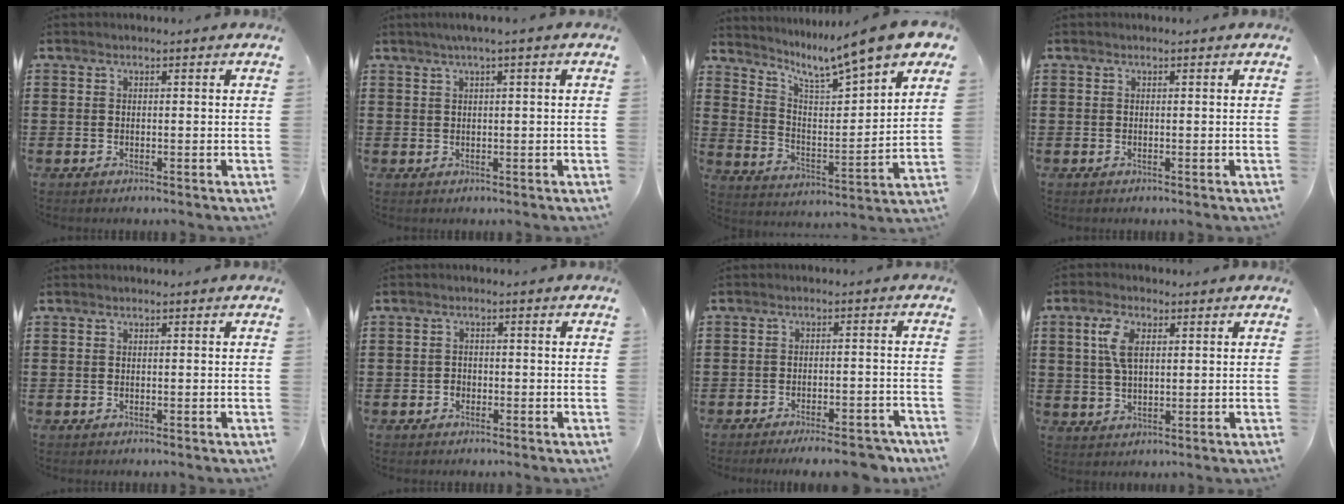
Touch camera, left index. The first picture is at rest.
{"total": 1.5, "force": [0.4, -0.2, 1.5], "torque": [-0.025, -0.002, 0.007]}
{"total": 8.8, "force": [7.7, -0.3, 4.2], "torque": [-0.103, -0.053, 0.122]}
{"total": 0.0}
{"total": 0.0}
{"total": 1.3, "force": [-1.0, 0.8, 0.1], "torque": [-0.007, 0.002, -0.022]}
{"total": 5.8, "force": [-4.9, 0.5, 3.1], "torque": [-0.045, -0.002, -0.084]}
{"total": 5.7, "force": [1.8, 2.8, 4.7], "torque": [-0.109, 0.009, 0.027]}